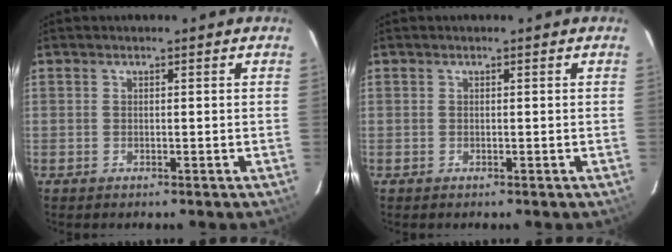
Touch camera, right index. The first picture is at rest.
{"total": 0.0}